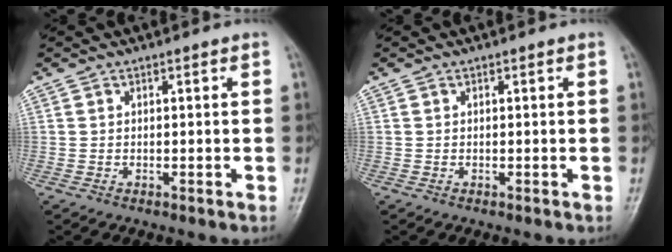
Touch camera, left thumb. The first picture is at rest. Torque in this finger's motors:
{"motor_torque": [-0.05, 0.13, -0.03, -0.09, 0.00]}